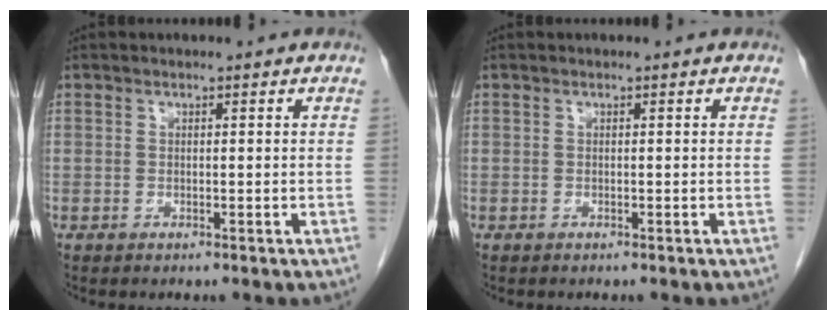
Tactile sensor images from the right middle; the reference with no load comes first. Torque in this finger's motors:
{"motor_torque": [-0.19, 0.21, -0.04, -0.01]}